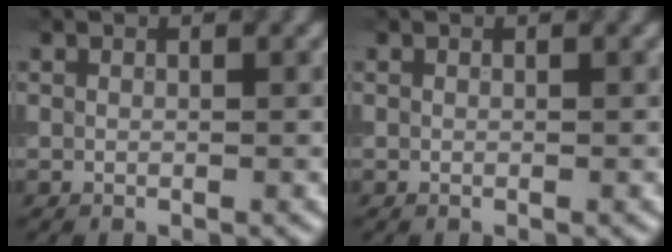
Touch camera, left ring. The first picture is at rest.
{"total": 0.0}